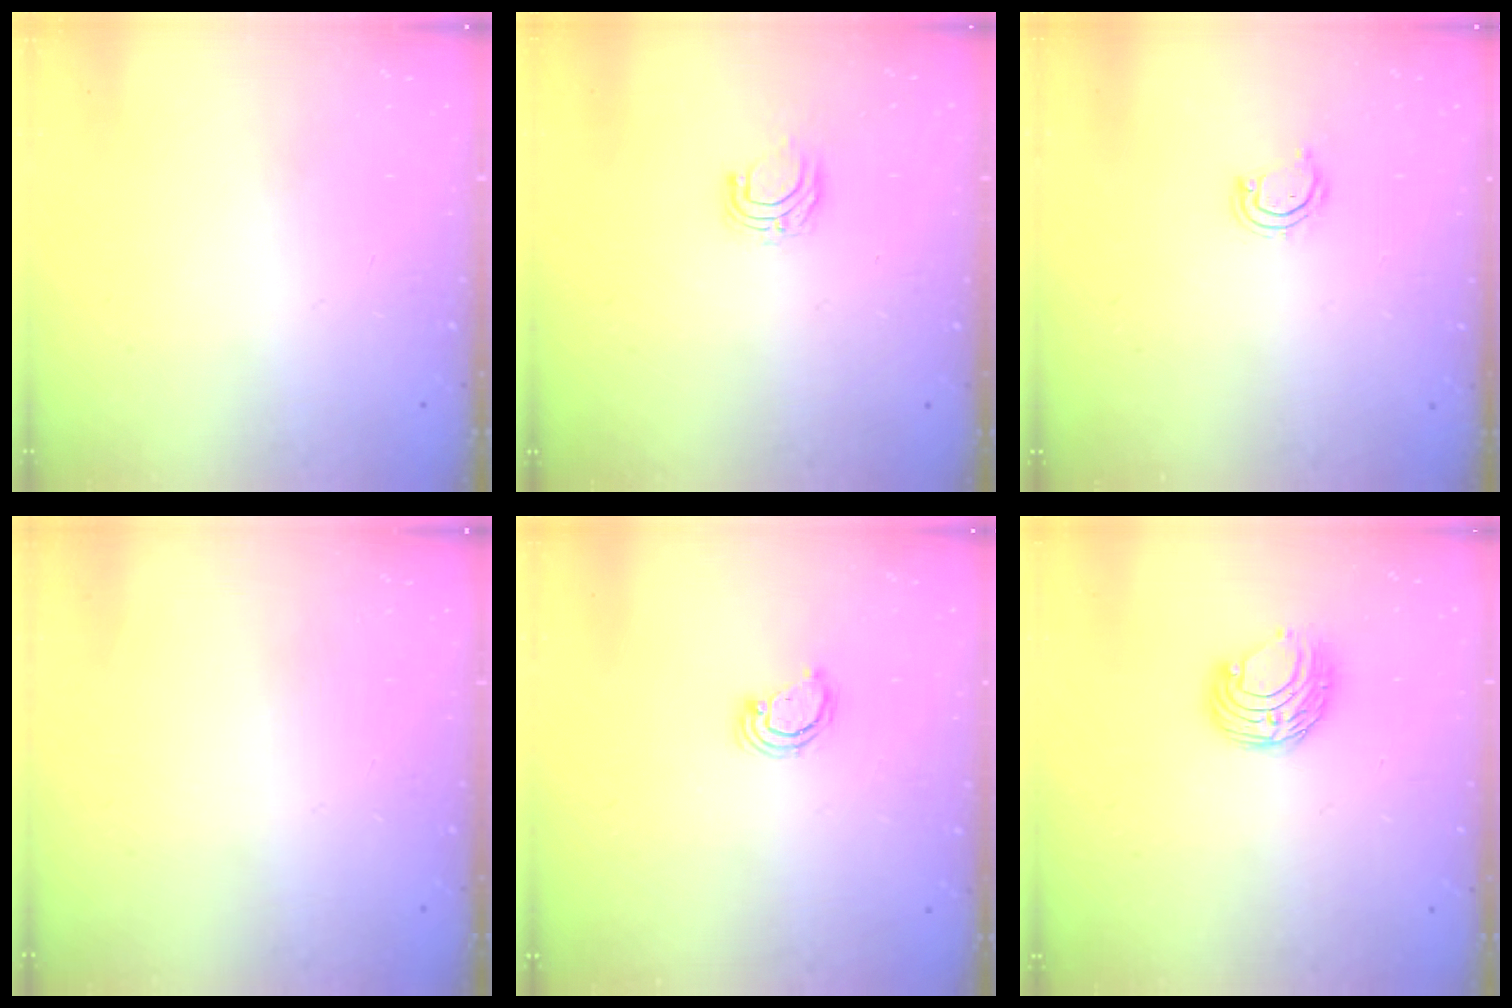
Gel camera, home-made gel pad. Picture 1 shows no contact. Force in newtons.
{"total": 5.2, "press": 5.2, "slide": 0.4}
{"total": 3.8, "press": 3.8, "slide": 0.2}
{"total": 0.0}
{"total": 2.9, "press": 2.9, "slide": 0.3}
{"total": 8.1, "press": 8.1, "slide": 0.4}